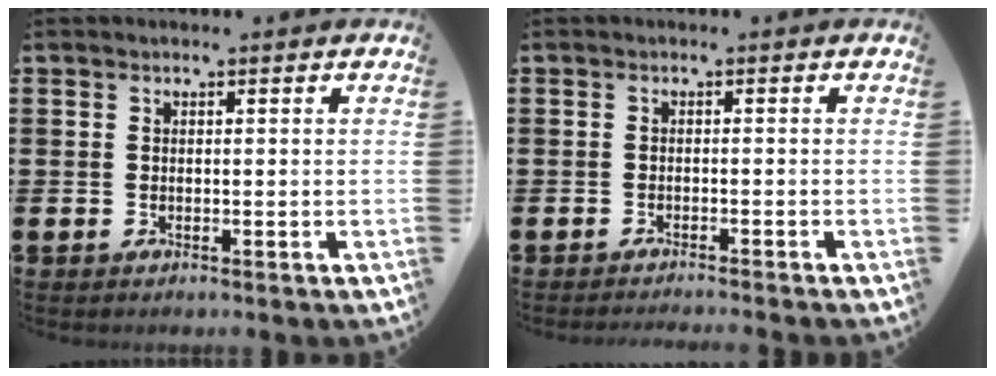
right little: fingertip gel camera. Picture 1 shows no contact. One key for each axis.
{"total": 0.9, "fx": -0.9, "fy": -0.3, "fz": 0.1, "tx": 0.000, "ty": 0.000, "tz": -0.018}